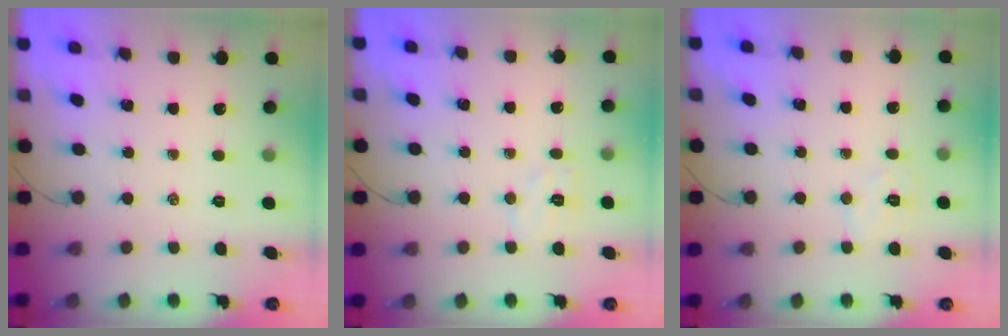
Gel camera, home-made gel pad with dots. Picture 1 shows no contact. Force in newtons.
{"total": 4.8, "press": 4.7, "slide": 0.9}
{"total": 5.4, "press": 5.3, "slide": 1.0}